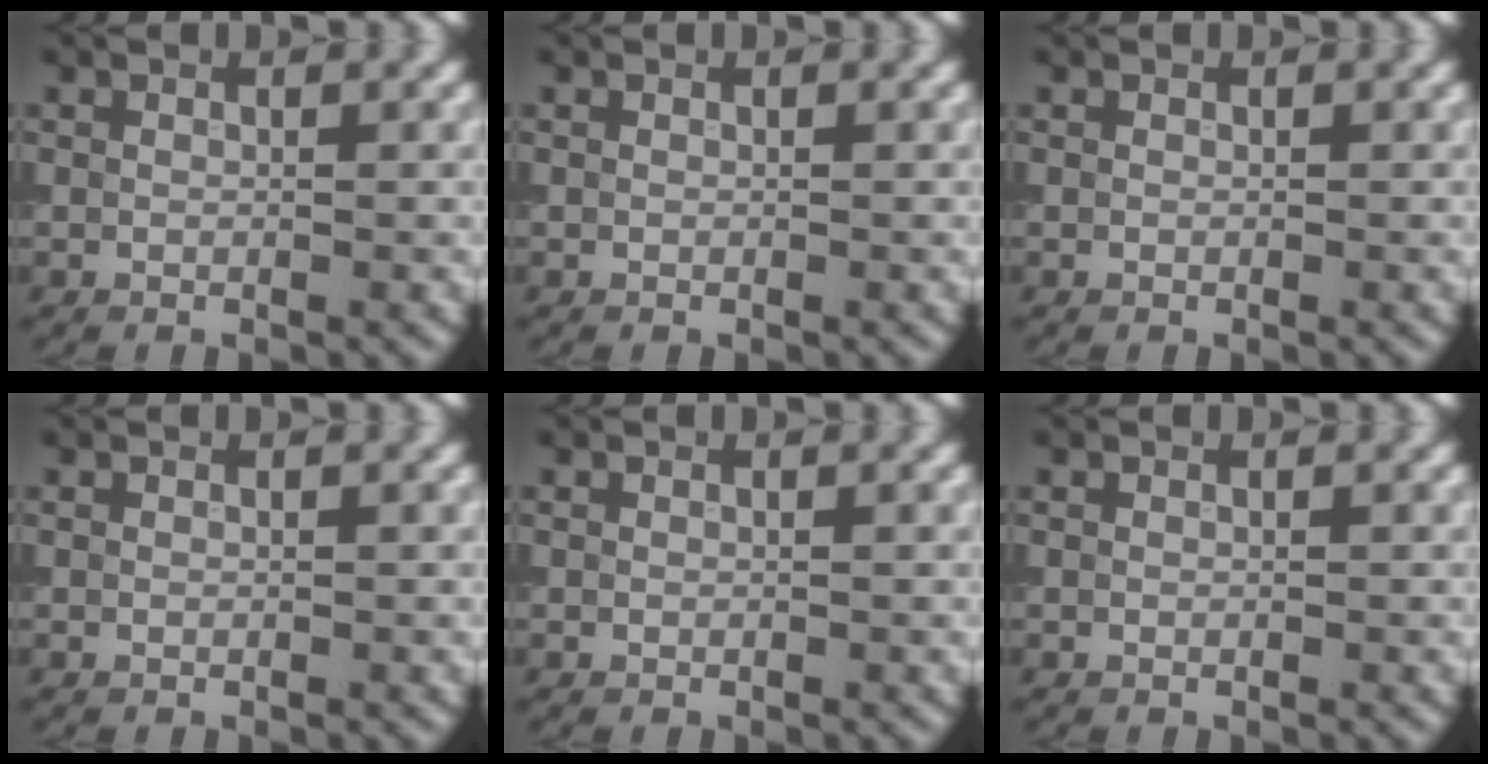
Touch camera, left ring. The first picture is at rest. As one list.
[{"total": 0.0}, {"total": 0.0}, {"total": 0.0}, {"total": 0.0}, {"total": 0.0}]